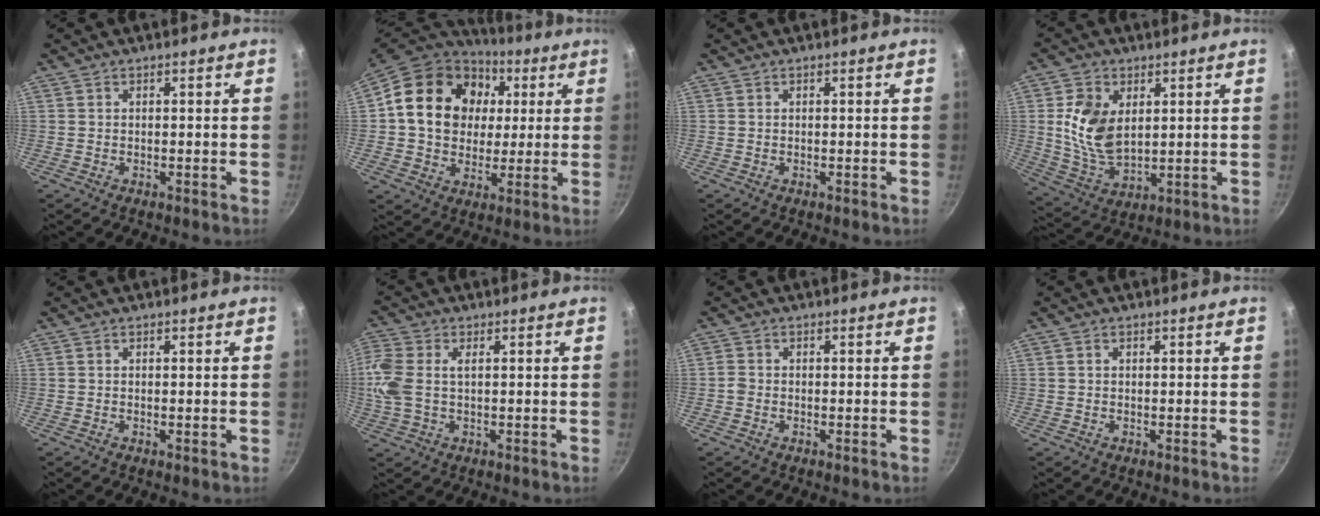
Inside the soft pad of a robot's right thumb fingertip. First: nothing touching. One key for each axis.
{"total": 20.8, "fx": 4.1, "fy": 16.7, "fz": 11.8, "tx": -0.189, "ty": 0.020, "tz": 0.064}
{"total": 0.0}
{"total": 12.0, "fx": 2.5, "fy": 7.8, "fz": 8.9, "tx": -0.158, "ty": -0.023, "tz": 0.057}
{"total": 0.0}
{"total": 7.8, "fx": 1.0, "fy": 4.6, "fz": 6.3, "tx": -0.144, "ty": 0.010, "tz": 0.015}
{"total": 1.2, "fx": -0.5, "fy": 1.0, "fz": 0.5, "tx": -0.008, "ty": 0.003, "tz": -0.013}
{"total": 0.6, "fx": 0.2, "fy": 0.5, "fz": 0.3, "tx": -0.004, "ty": 0.003, "tz": 0.004}